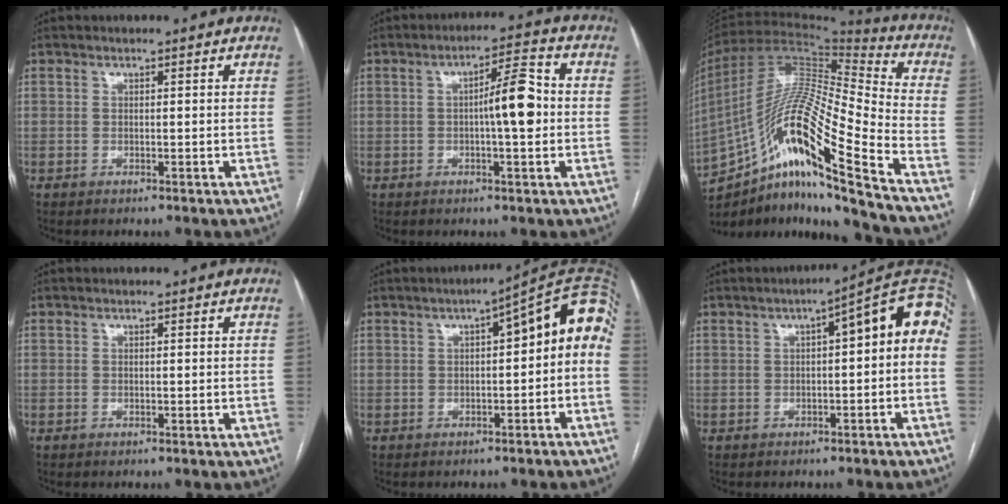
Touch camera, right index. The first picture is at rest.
{"total": 7.2, "force": [-0.3, 1.1, 7.1], "torque": [-0.110, 0.015, -0.007]}
{"total": 22.2, "force": [-13.8, 0.2, 17.4], "torque": [-0.341, -0.002, -0.253]}
{"total": 0.0}
{"total": 10.5, "force": [0.8, 2.8, 10.1], "torque": [-0.133, 0.043, 0.004]}
{"total": 10.0, "force": [1.0, 2.2, 9.7], "torque": [-0.128, 0.042, 0.006]}